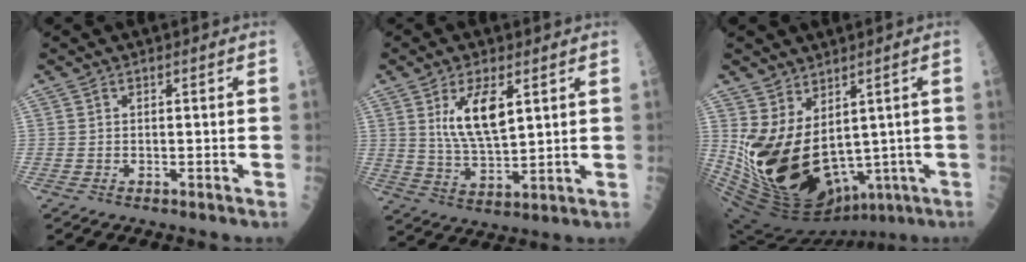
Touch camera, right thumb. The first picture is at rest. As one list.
[{"total": 9.9, "force": [3.6, 3.8, 8.4], "torque": [-0.143, -0.025, 0.075]}, {"total": 19.3, "force": [-0.8, 11.8, 15.3], "torque": [-0.279, -0.024, 0.029]}]